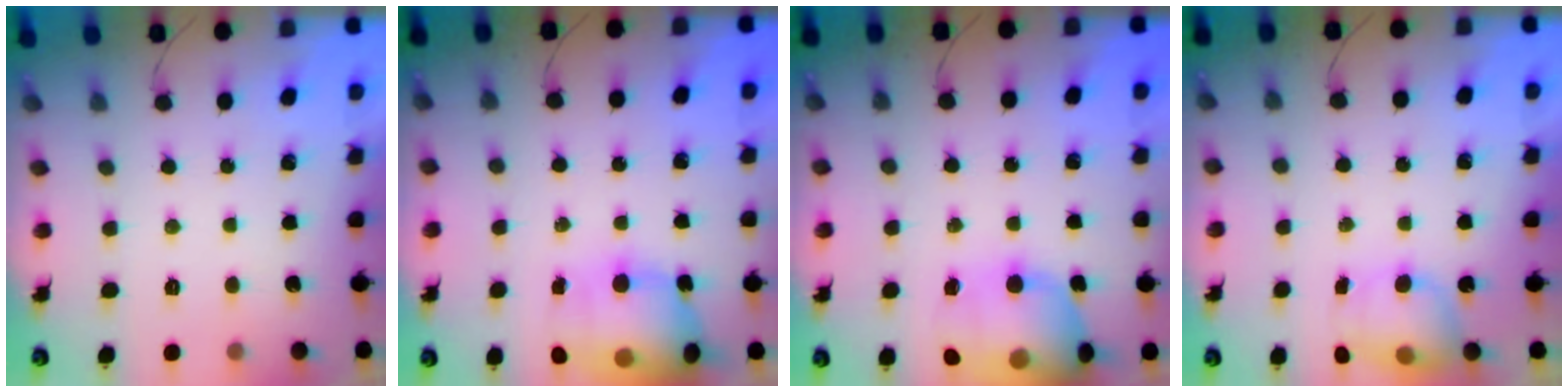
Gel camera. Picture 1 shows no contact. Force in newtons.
{"total": 15.8, "press": 15.3, "slide": 4.0}
{"total": 16.6, "press": 16.5, "slide": 1.7}
{"total": 6.3, "press": 6.2, "slide": 0.7}